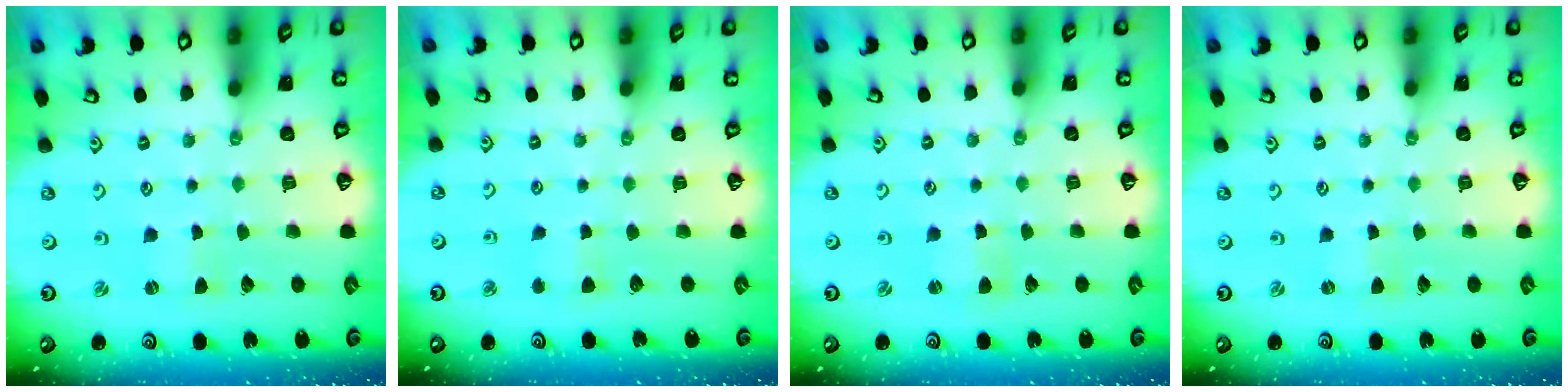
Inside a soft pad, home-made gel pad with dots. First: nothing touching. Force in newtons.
{"total": 2.8, "press": 2.8, "slide": 0.5}
{"total": 1.7, "press": 1.7, "slide": 0.3}
{"total": 0.0}